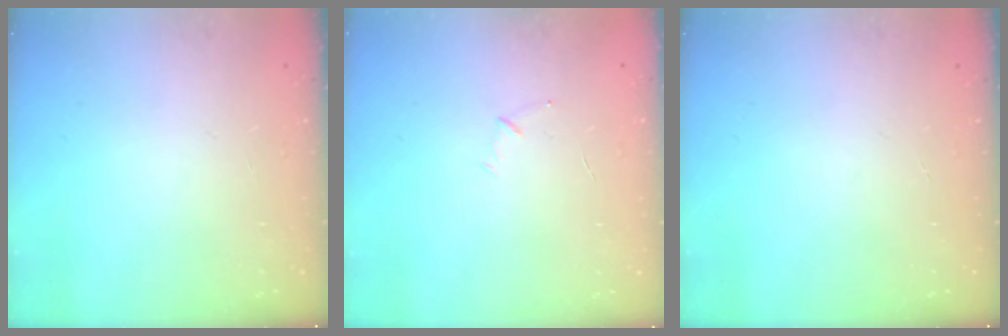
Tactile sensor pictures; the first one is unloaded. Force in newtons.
{"total": 3.7, "press": 3.6, "slide": 0.9}
{"total": 0.0}